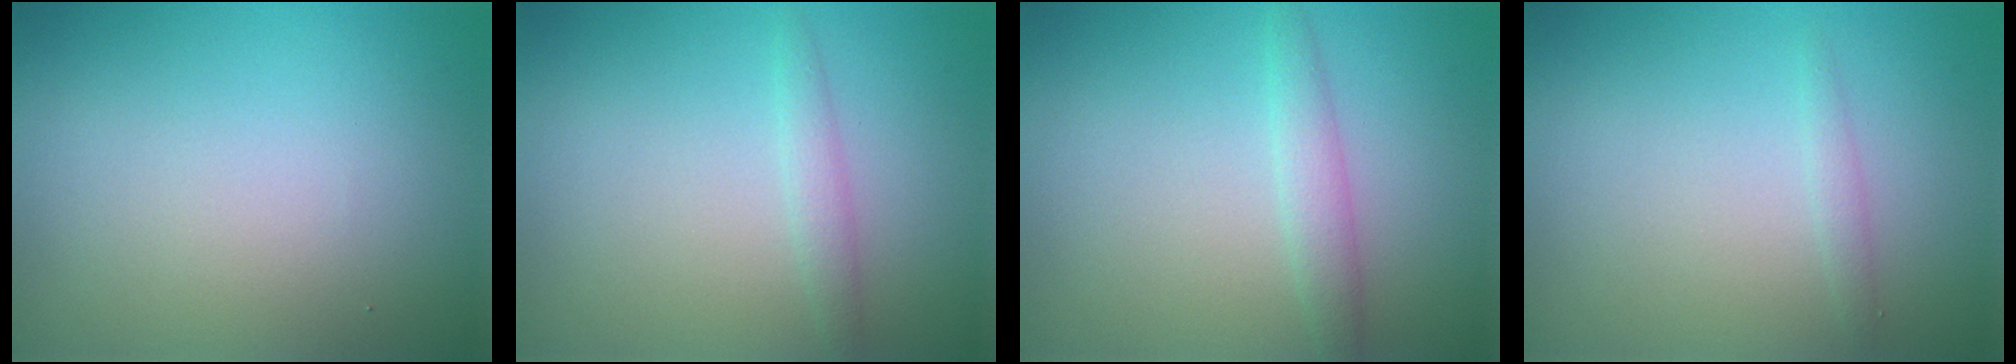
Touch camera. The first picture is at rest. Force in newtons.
{"total": 1.2, "press": 1.2, "slide": 0.1}
{"total": 1.9, "press": 1.9, "slide": 0.1}
{"total": 0.8, "press": 0.8, "slide": 0.1}